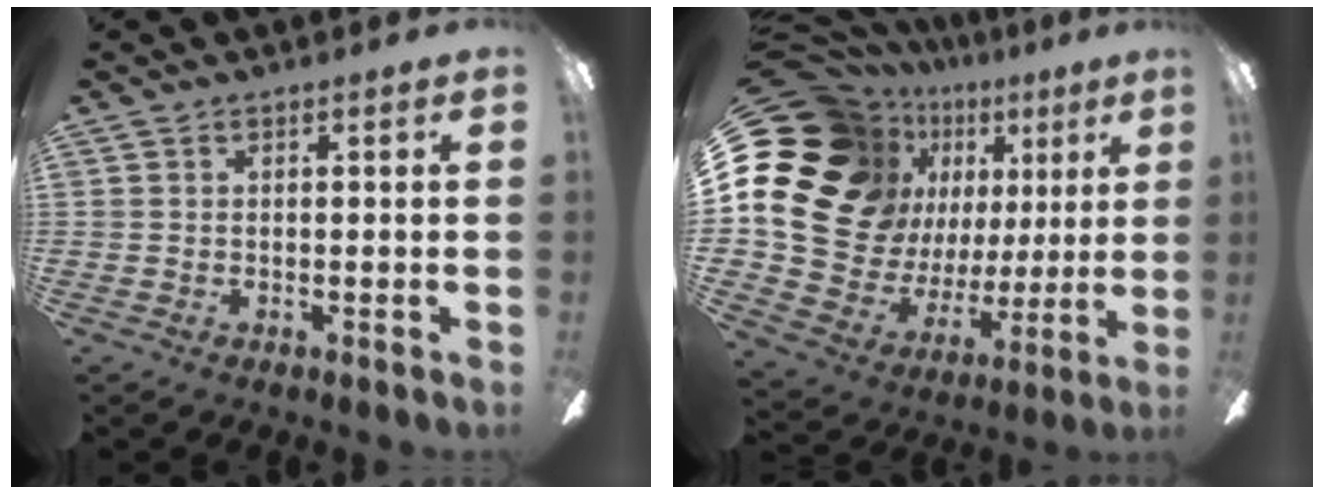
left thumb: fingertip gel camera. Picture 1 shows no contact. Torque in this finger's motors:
{"motor_torque": [1.15, 3.40, 2.77, 0.00, 0.53]}